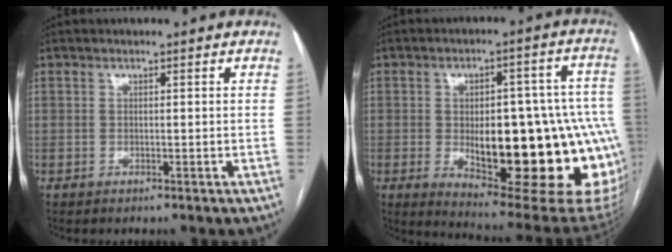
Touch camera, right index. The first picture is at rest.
{"total": 26.1, "force": [-4.7, 8.5, 24.3], "torque": [-0.238, 0.014, -0.038]}